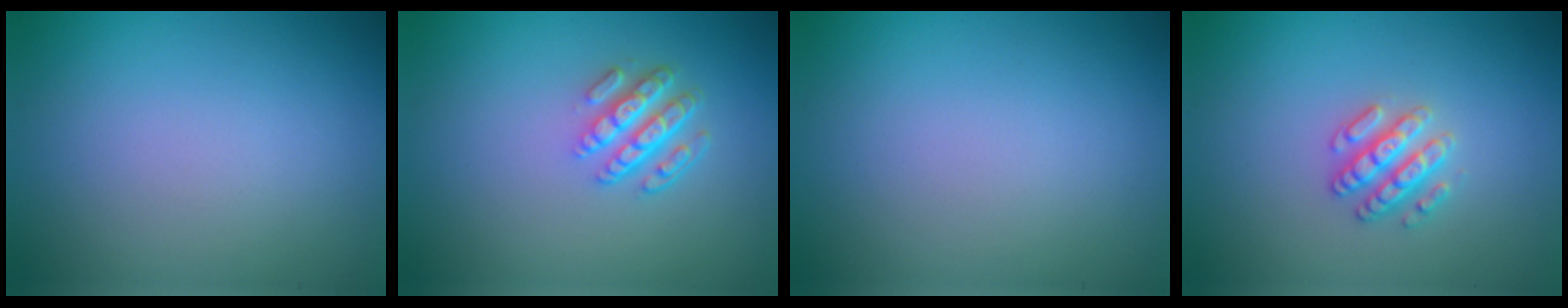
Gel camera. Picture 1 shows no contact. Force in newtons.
{"total": 4.2, "press": 3.1, "slide": 2.9}
{"total": 0.0}
{"total": 2.5, "press": 2.5, "slide": 0.4}